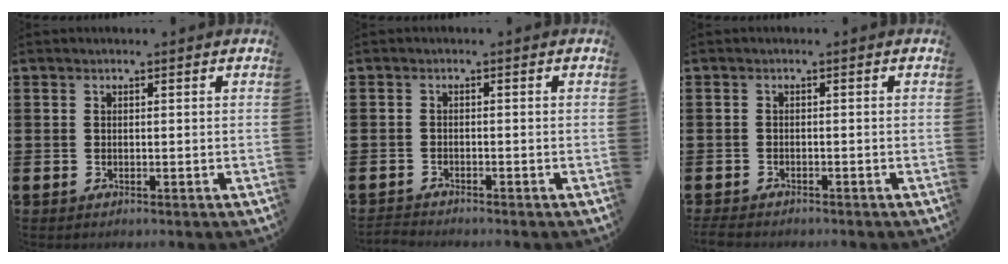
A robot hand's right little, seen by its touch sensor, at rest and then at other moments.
{"total": 1.1, "force": [-1.1, 0.0, 0.0], "torque": [-0.003, 0.001, -0.023]}
{"total": 1.1, "force": [-1.1, 0.2, 0.3], "torque": [-0.008, 0.002, -0.023]}